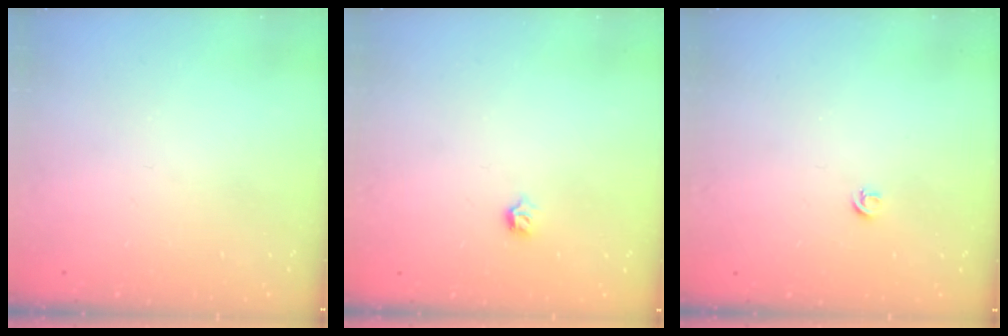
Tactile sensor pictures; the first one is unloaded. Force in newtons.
{"total": 3.4, "press": 3.3, "slide": 0.7}
{"total": 3.9, "press": 3.9, "slide": 0.7}